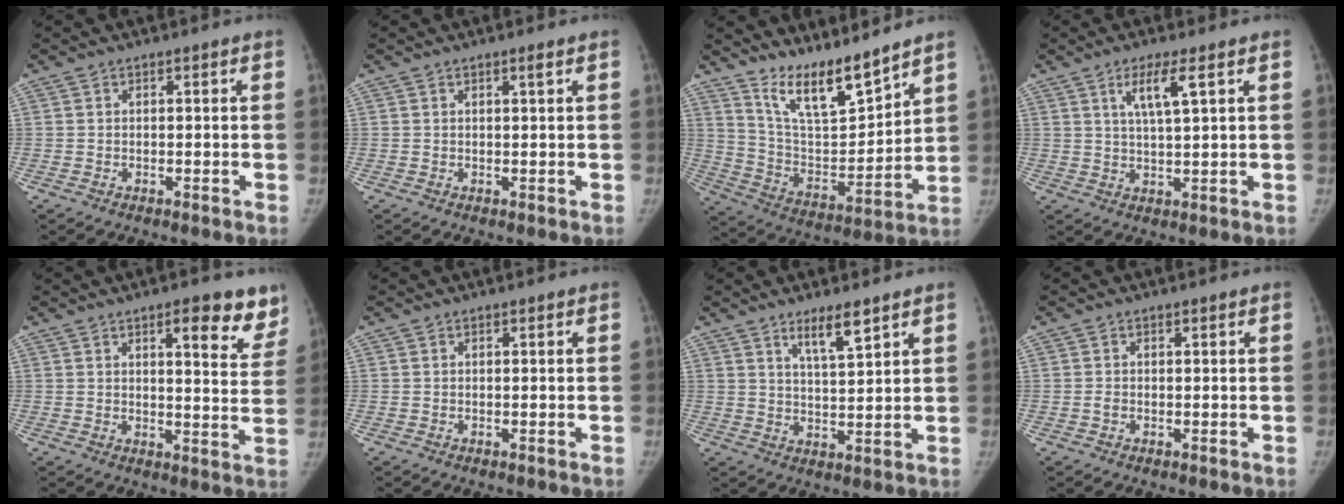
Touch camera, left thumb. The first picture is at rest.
{"total": 0.7, "force": [0.4, -0.1, 0.6], "torque": [-0.008, -0.001, 0.008]}
{"total": 13.0, "force": [10.9, 2.5, 6.5], "torque": [-0.089, -0.080, 0.211]}
{"total": 5.5, "force": [2.6, 0.5, 4.8], "torque": [-0.092, -0.014, 0.051]}
{"total": 11.0, "force": [7.4, 3.4, 7.5], "torque": [-0.051, -0.039, 0.087]}
{"total": 0.0}
{"total": 5.8, "force": [4.0, 0.9, 4.1], "torque": [-0.065, -0.031, 0.072]}
{"total": 0.7, "force": [-0.2, 0.5, 0.5], "torque": [-0.006, 0.001, -0.004]}